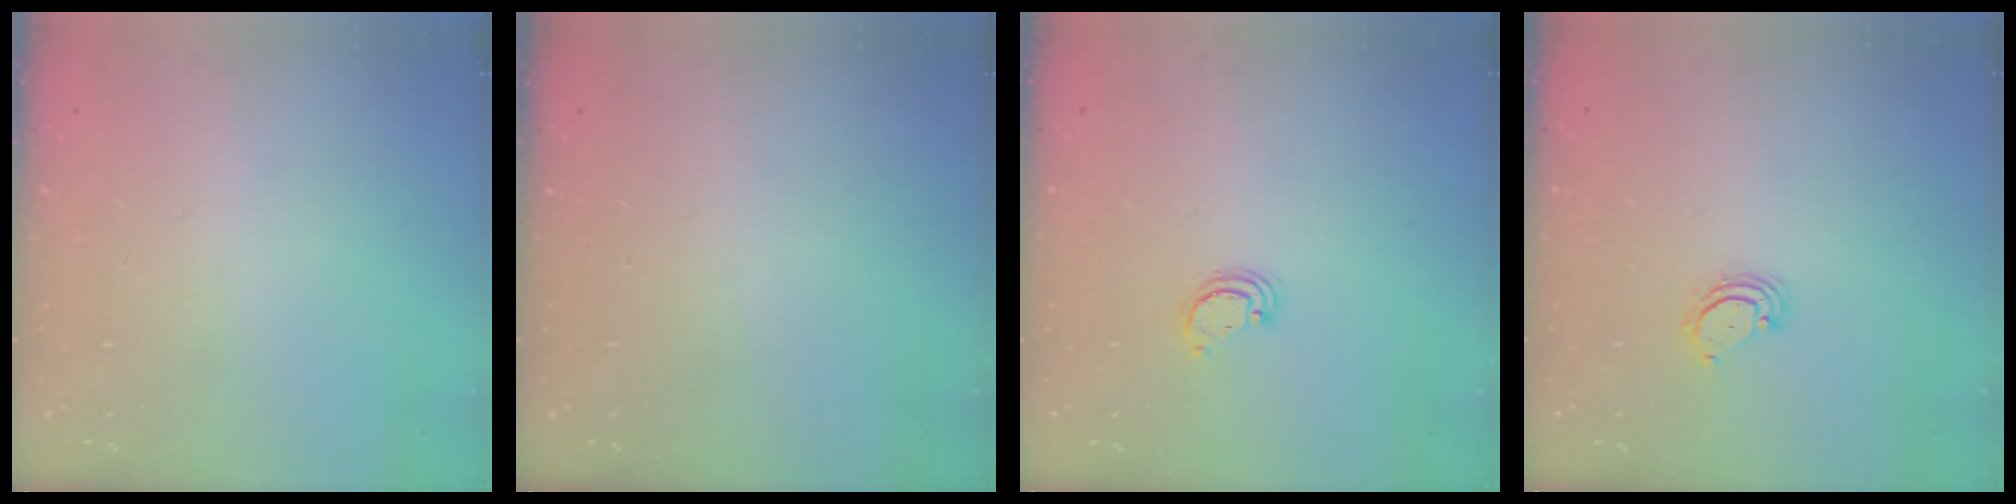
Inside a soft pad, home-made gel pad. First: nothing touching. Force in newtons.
{"total": 0.0}
{"total": 2.6, "press": 2.6, "slide": 0.2}
{"total": 2.8, "press": 2.8, "slide": 0.3}